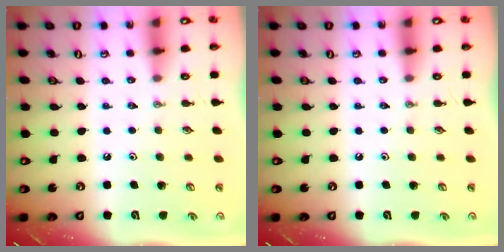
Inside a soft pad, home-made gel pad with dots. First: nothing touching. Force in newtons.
{"total": 0.0}